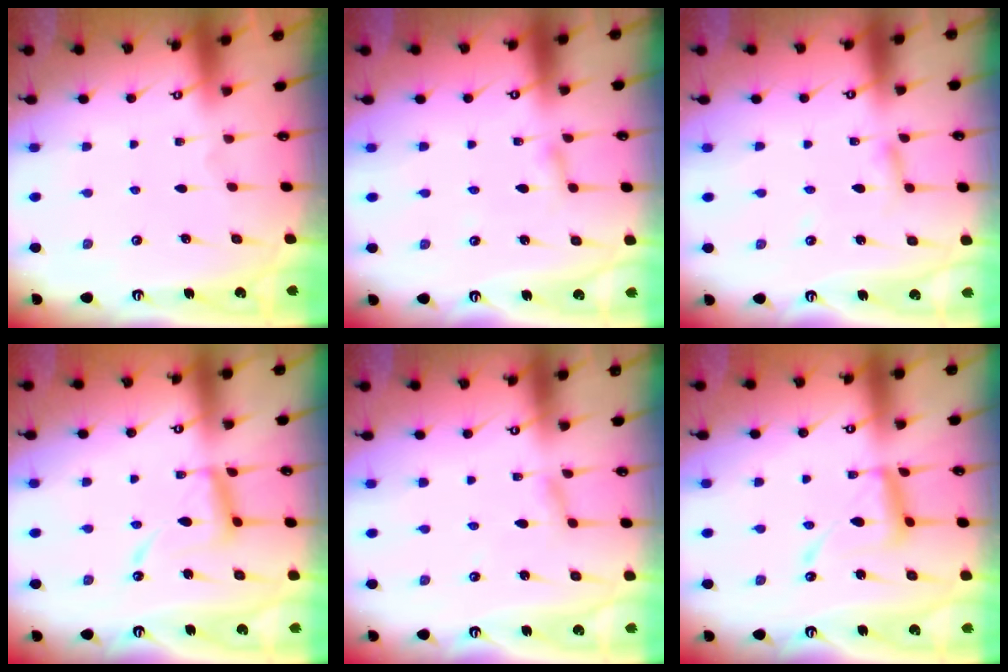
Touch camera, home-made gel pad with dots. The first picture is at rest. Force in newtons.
{"total": 2.7, "press": 2.7, "slide": 0.2}
{"total": 2.7, "press": 2.7, "slide": 0.3}
{"total": 13.5, "press": 13.5, "slide": 1.2}
{"total": 2.8, "press": 2.8, "slide": 0.3}
{"total": 12.3, "press": 12.3, "slide": 1.0}